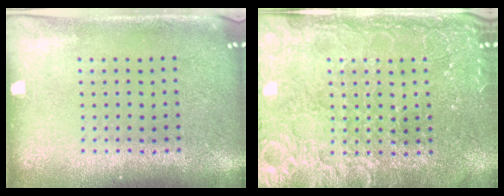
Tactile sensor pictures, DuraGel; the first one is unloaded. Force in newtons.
{"total": 3.9, "press": 3.8, "slide": 1.0}